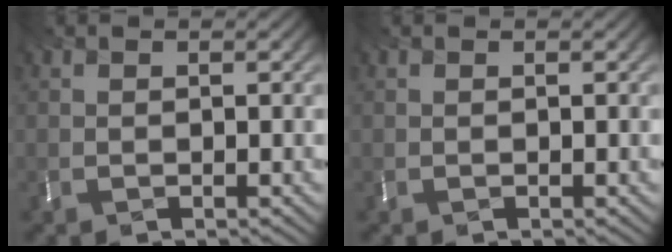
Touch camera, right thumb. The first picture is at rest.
{"total": 0.0}